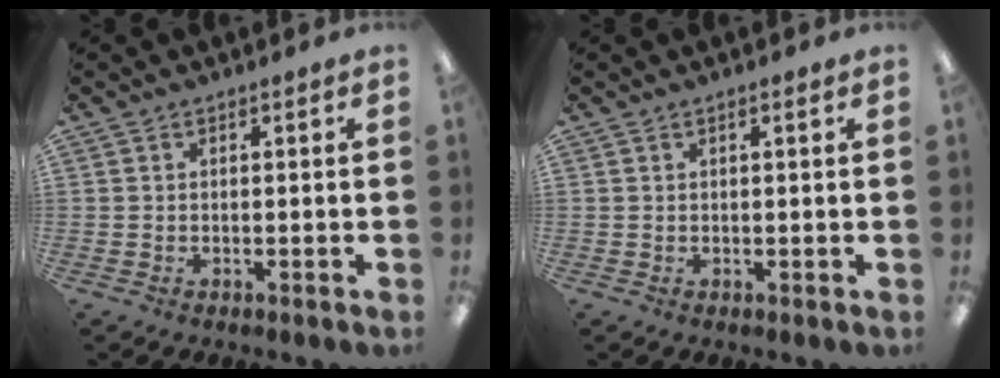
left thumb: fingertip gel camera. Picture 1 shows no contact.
{"total": 1.2, "force": [0.6, 0.2, 1.0], "torque": [-0.020, 0.002, 0.010]}